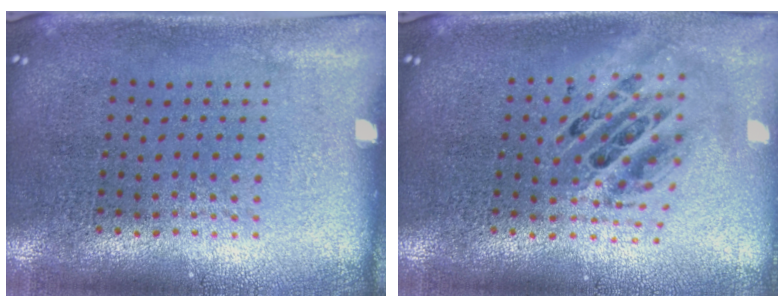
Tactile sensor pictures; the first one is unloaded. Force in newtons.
{"total": 2.0, "press": 1.6, "slide": 1.3}